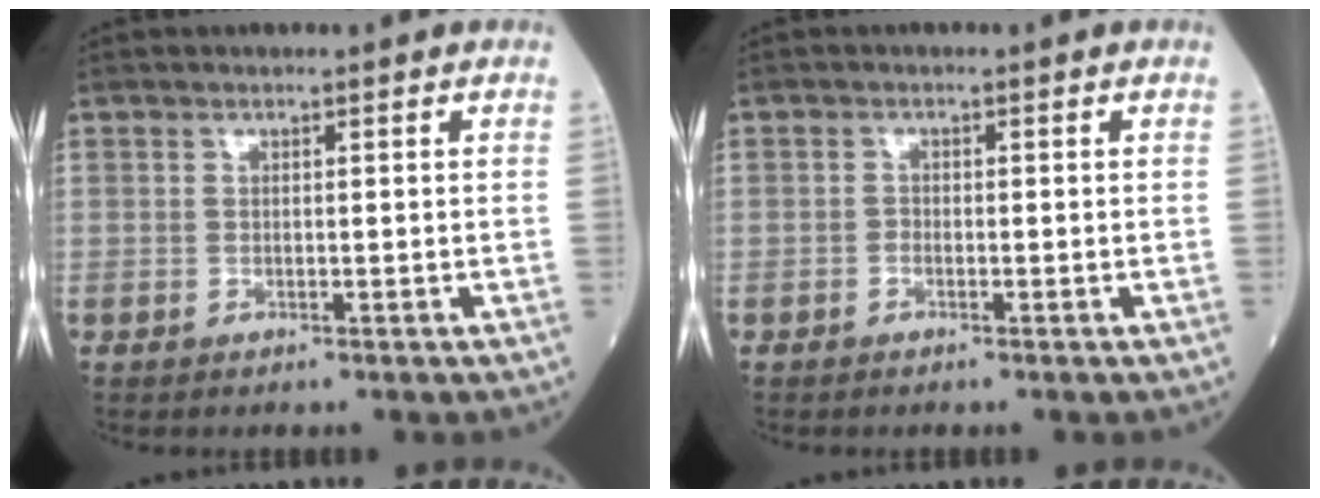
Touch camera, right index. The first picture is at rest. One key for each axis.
{"total": 0.6, "fx": -0.4, "fy": 0.3, "fz": 0.3, "tx": -0.001, "ty": 0.003, "tz": -0.009}